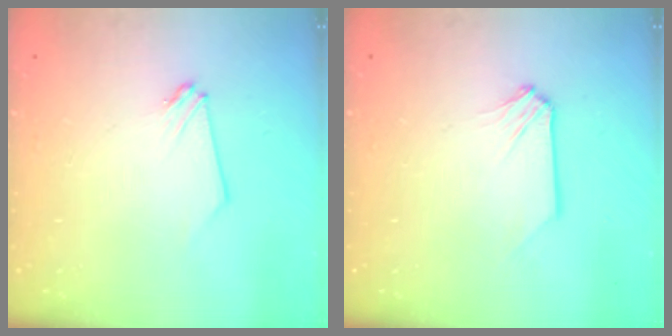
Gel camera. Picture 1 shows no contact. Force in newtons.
{"total": 0.0}